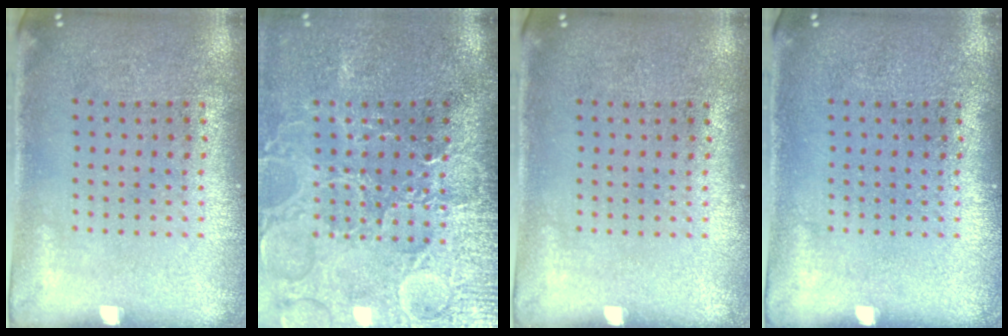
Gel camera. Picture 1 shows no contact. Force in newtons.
{"total": 4.3, "press": 3.8, "slide": 2.0}
{"total": 0.0}
{"total": 0.0}